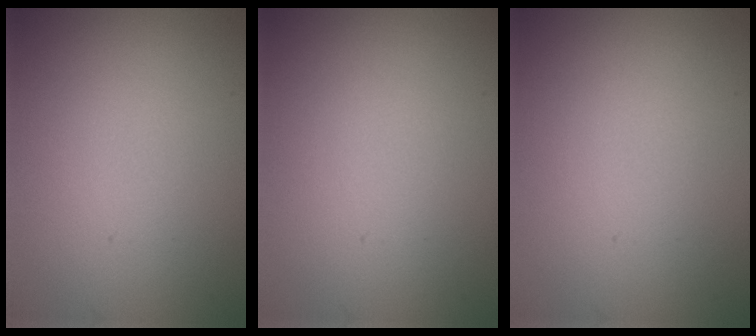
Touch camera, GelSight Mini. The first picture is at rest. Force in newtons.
{"total": 0.0}
{"total": 0.0}